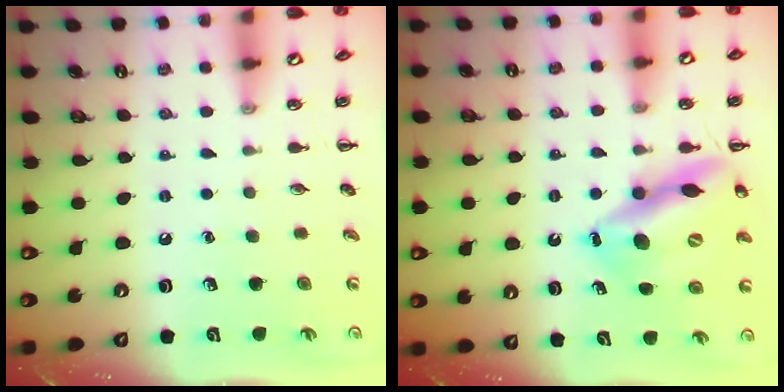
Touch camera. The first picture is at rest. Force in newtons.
{"total": 15.2, "press": 14.6, "slide": 4.3}